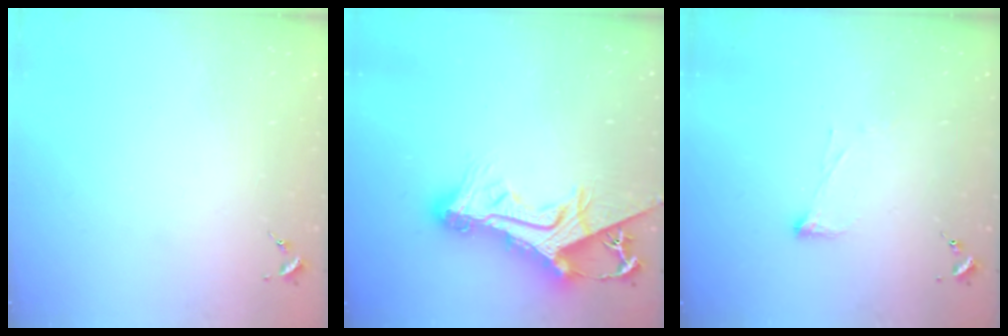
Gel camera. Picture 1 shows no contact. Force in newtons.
{"total": 17.0, "press": 16.9, "slide": 1.8}
{"total": 3.6, "press": 3.4, "slide": 1.0}